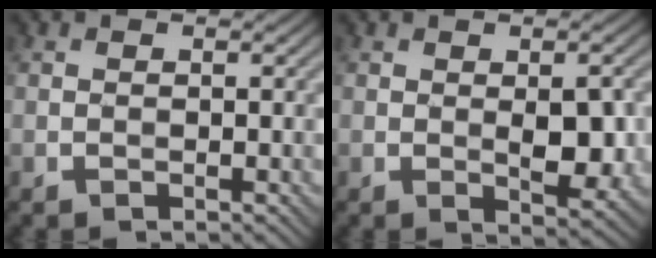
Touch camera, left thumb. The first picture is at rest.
{"total": 4.2, "force": [-0.3, 1.7, 3.8], "torque": [-0.064, -0.005, -0.003]}